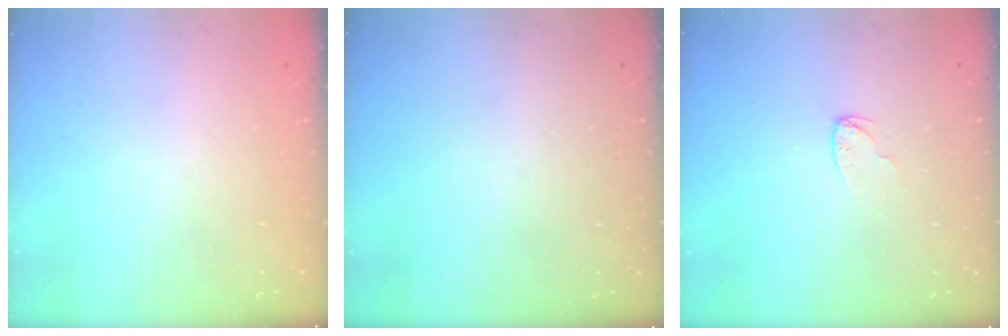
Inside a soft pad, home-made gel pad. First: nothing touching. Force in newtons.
{"total": 0.0}
{"total": 3.9, "press": 3.9, "slide": 0.3}